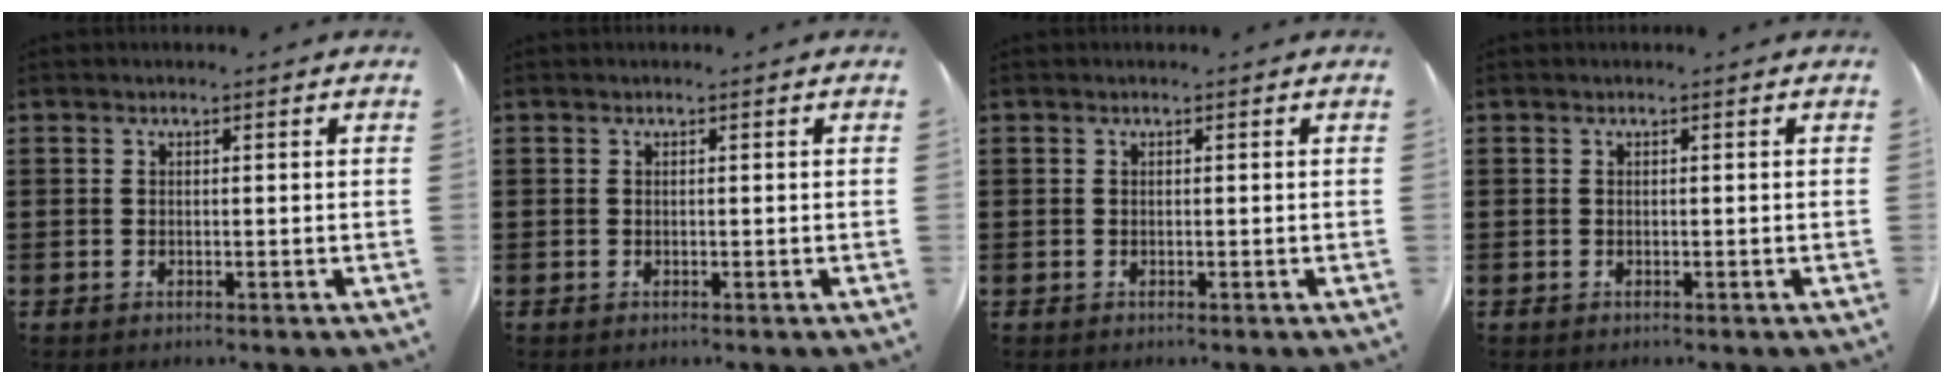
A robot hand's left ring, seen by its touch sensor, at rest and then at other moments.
{"total": 0.0}
{"total": 0.0}
{"total": 0.0}